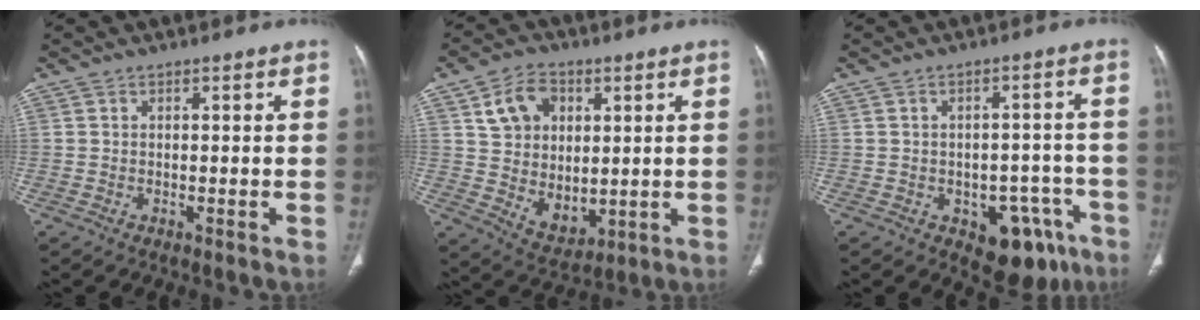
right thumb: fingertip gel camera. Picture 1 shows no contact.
{"total": 12.3, "force": [3.7, 9.5, 6.9], "torque": [-0.078, -0.020, 0.079]}
{"total": 10.9, "force": [-5.6, 6.6, 6.6], "torque": [-0.037, 0.035, -0.066]}